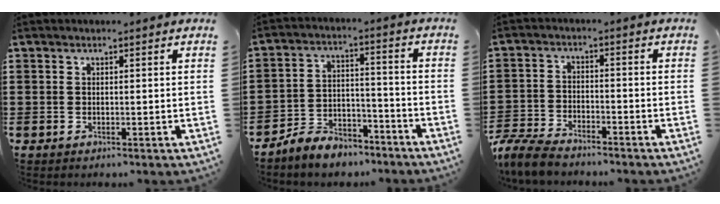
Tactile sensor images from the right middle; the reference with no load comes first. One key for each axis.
{"total": 6.0, "fx": -5.8, "fy": 1.5, "fz": 0.7, "tx": -0.017, "ty": 0.013, "tz": -0.117}
{"total": 5.9, "fx": -5.6, "fy": 1.1, "fz": 1.5, "tx": -0.048, "ty": 0.001, "tz": -0.116}